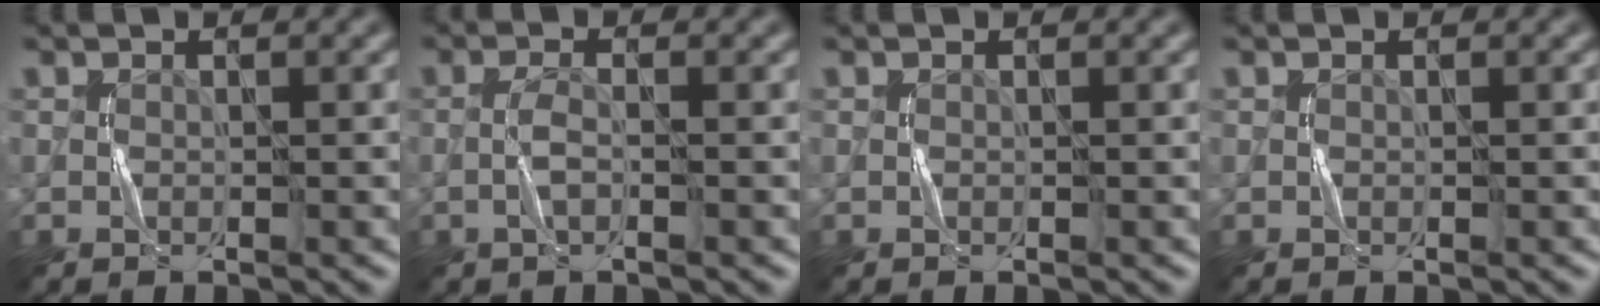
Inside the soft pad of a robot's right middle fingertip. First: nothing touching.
{"total": 1.7, "force": [-0.6, 0.5, 1.6], "torque": [-0.035, 0.003, -0.016]}
{"total": 0.0}
{"total": 0.0}